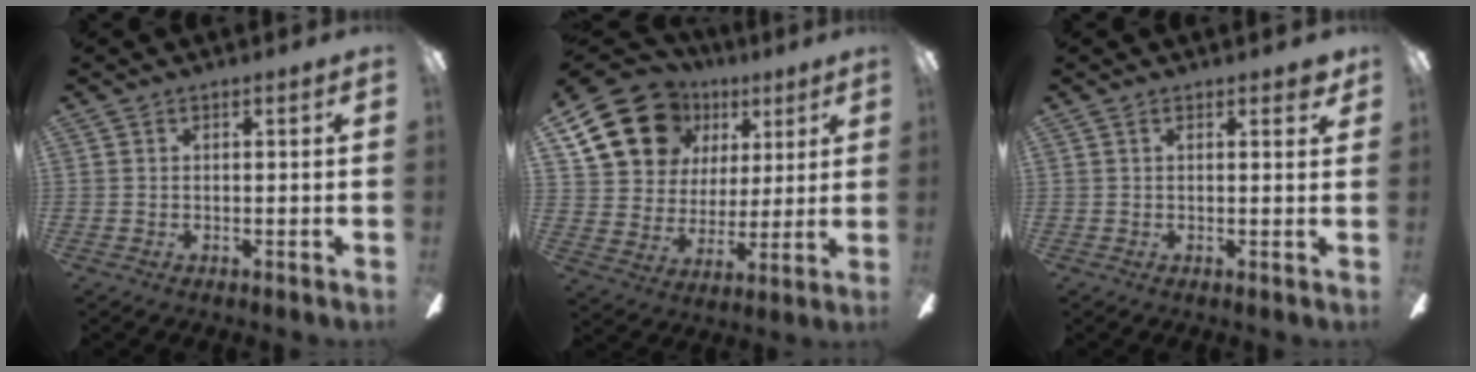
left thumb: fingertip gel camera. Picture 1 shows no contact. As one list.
[{"total": 18.3, "force": [9.4, 14.2, 6.7], "torque": [-0.122, -0.033, 0.186]}, {"total": 1.9, "force": [1.3, 0.7, 1.2], "torque": [-0.001, -0.007, 0.018]}]